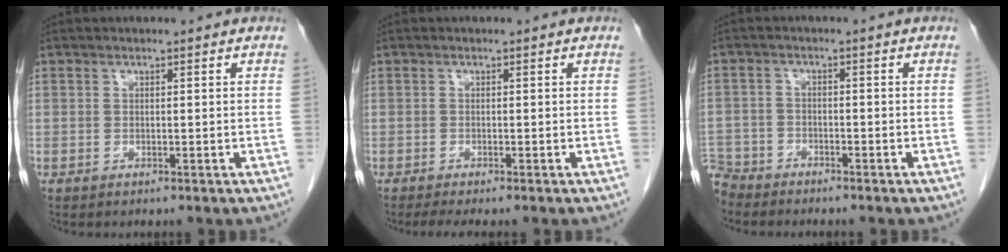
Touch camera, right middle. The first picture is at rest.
{"total": 3.0, "force": [-2.4, 0.1, 1.8], "torque": [-0.029, -0.009, -0.035]}
{"total": 6.1, "force": [-5.5, 2.6, 0.0], "torque": [-0.007, -0.008, -0.107]}